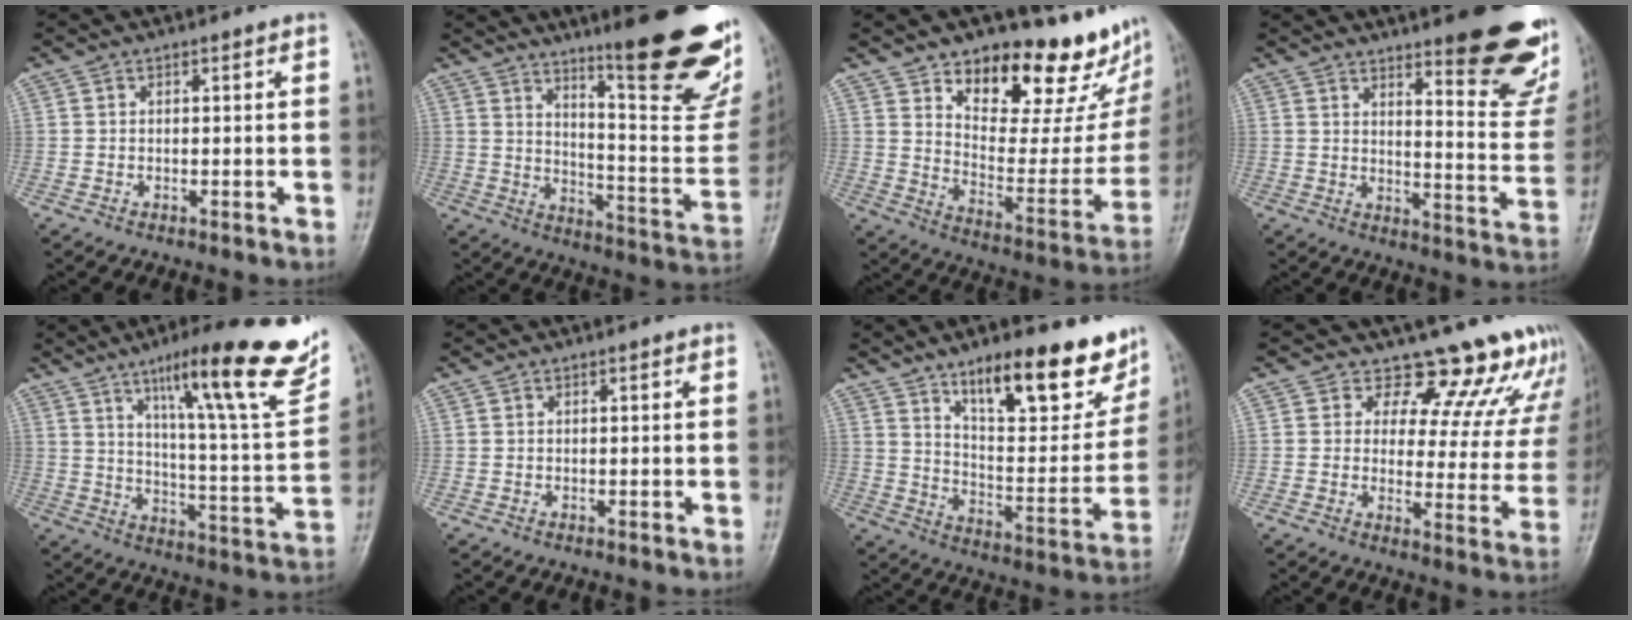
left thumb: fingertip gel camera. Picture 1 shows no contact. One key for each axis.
{"total": 26.9, "fx": 17.2, "fy": 5.4, "fz": 20.0, "tx": -0.236, "ty": -0.098, "tz": 0.242}
{"total": 23.3, "fx": 16.0, "fy": 10.0, "fz": 13.6, "tx": -0.135, "ty": -0.103, "tz": 0.232}
{"total": 19.6, "fx": 13.1, "fy": 4.6, "fz": 13.9, "tx": -0.139, "ty": -0.098, "tz": 0.168}
{"total": 23.2, "fx": 13.5, "fy": 3.9, "fz": 18.5, "tx": -0.236, "ty": -0.047, "tz": 0.201}
{"total": 0.0}
{"total": 20.3, "fx": 13.6, "fy": 7.1, "fz": 13.3, "tx": -0.138, "ty": -0.073, "tz": 0.212}
{"total": 14.4, "fx": 13.0, "fy": 5.6, "fz": 3.0, "tx": 0.015, "ty": -0.097, "tz": 0.137}